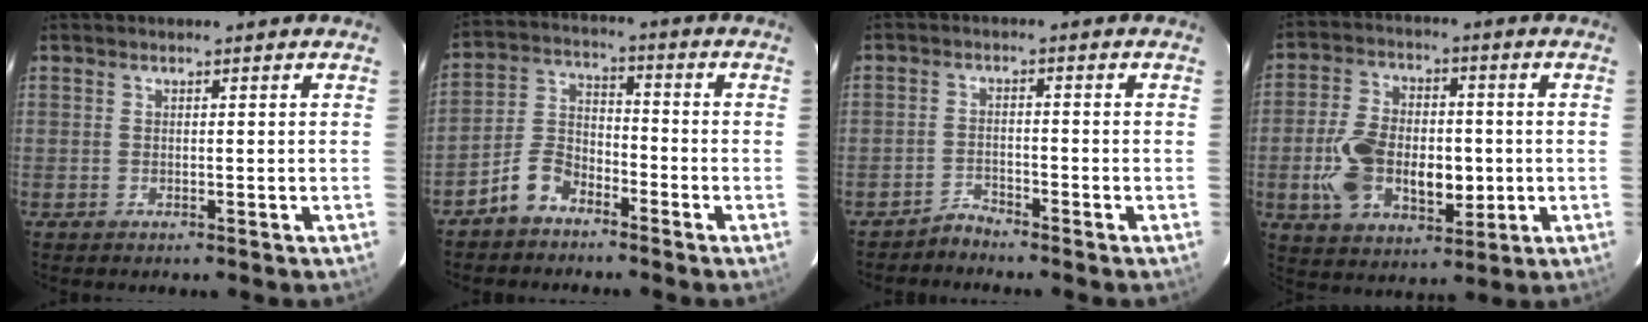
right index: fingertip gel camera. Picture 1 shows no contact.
{"total": 6.3, "force": [-4.5, 3.7, 2.5], "torque": [-0.057, 0.011, -0.090]}
{"total": 2.1, "force": [-2.0, 0.1, -0.7], "torque": [0.021, -0.008, -0.037]}
{"total": 13.2, "force": [-1.8, 7.7, 10.6], "torque": [-0.207, 0.014, -0.019]}